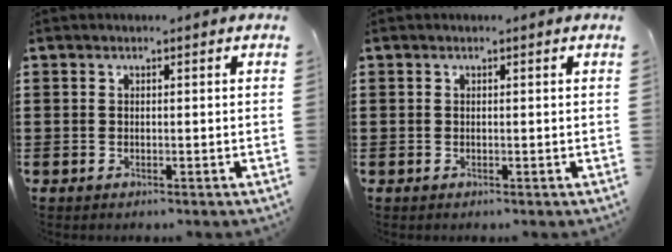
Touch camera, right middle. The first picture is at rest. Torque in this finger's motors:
{"motor_torque": [-0.76, -0.83, -0.02, -0.01]}